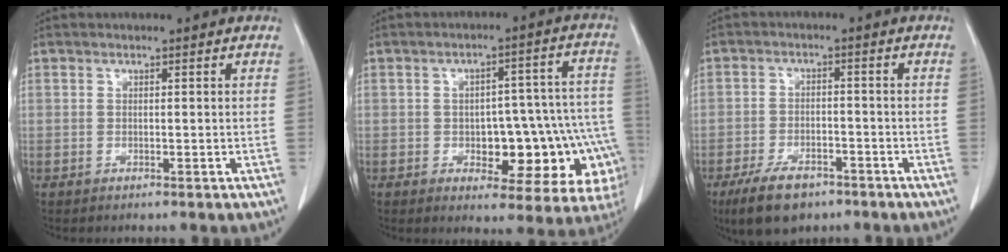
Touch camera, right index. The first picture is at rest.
{"total": 18.0, "force": [-5.3, 7.6, 15.4], "torque": [-0.105, 0.044, -0.048]}
{"total": 7.8, "force": [-5.4, 3.7, 4.2], "torque": [-0.082, -0.005, -0.090]}